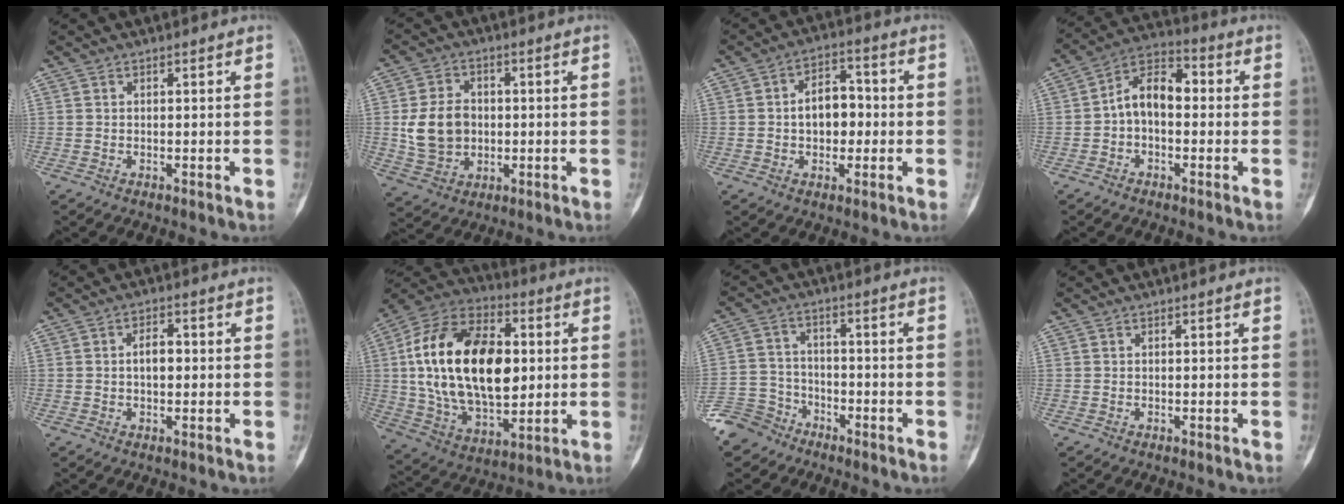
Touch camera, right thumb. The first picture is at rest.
{"total": 10.2, "force": [0.0, 8.0, 6.3], "torque": [-0.102, 0.006, 0.009]}
{"total": 8.5, "force": [-0.2, 5.6, 6.3], "torque": [-0.071, 0.023, -0.008]}
{"total": 9.6, "force": [-0.4, 6.1, 7.4], "torque": [-0.103, 0.038, -0.023]}
{"total": 4.0, "force": [0.3, 2.3, 3.3], "torque": [-0.047, 0.008, 0.003]}
{"total": 27.9, "force": [3.1, 16.2, 22.5], "torque": [-0.388, -0.003, 0.055]}
{"total": 8.1, "force": [-6.2, 5.2, 0.7], "torque": [0.008, 0.039, -0.127]}
{"total": 0.0}